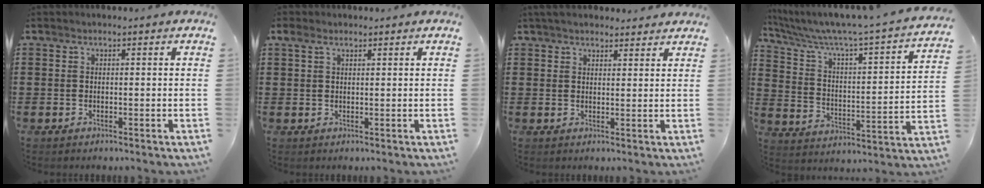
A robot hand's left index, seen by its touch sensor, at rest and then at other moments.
{"total": 1.5, "force": [0.7, 0.8, 1.0], "torque": [-0.022, 0.006, 0.013]}
{"total": 3.0, "force": [2.8, 0.5, 0.7], "torque": [-0.020, 0.000, 0.055]}
{"total": 5.3, "force": [4.4, 0.1, 3.0], "torque": [-0.079, -0.048, 0.065]}